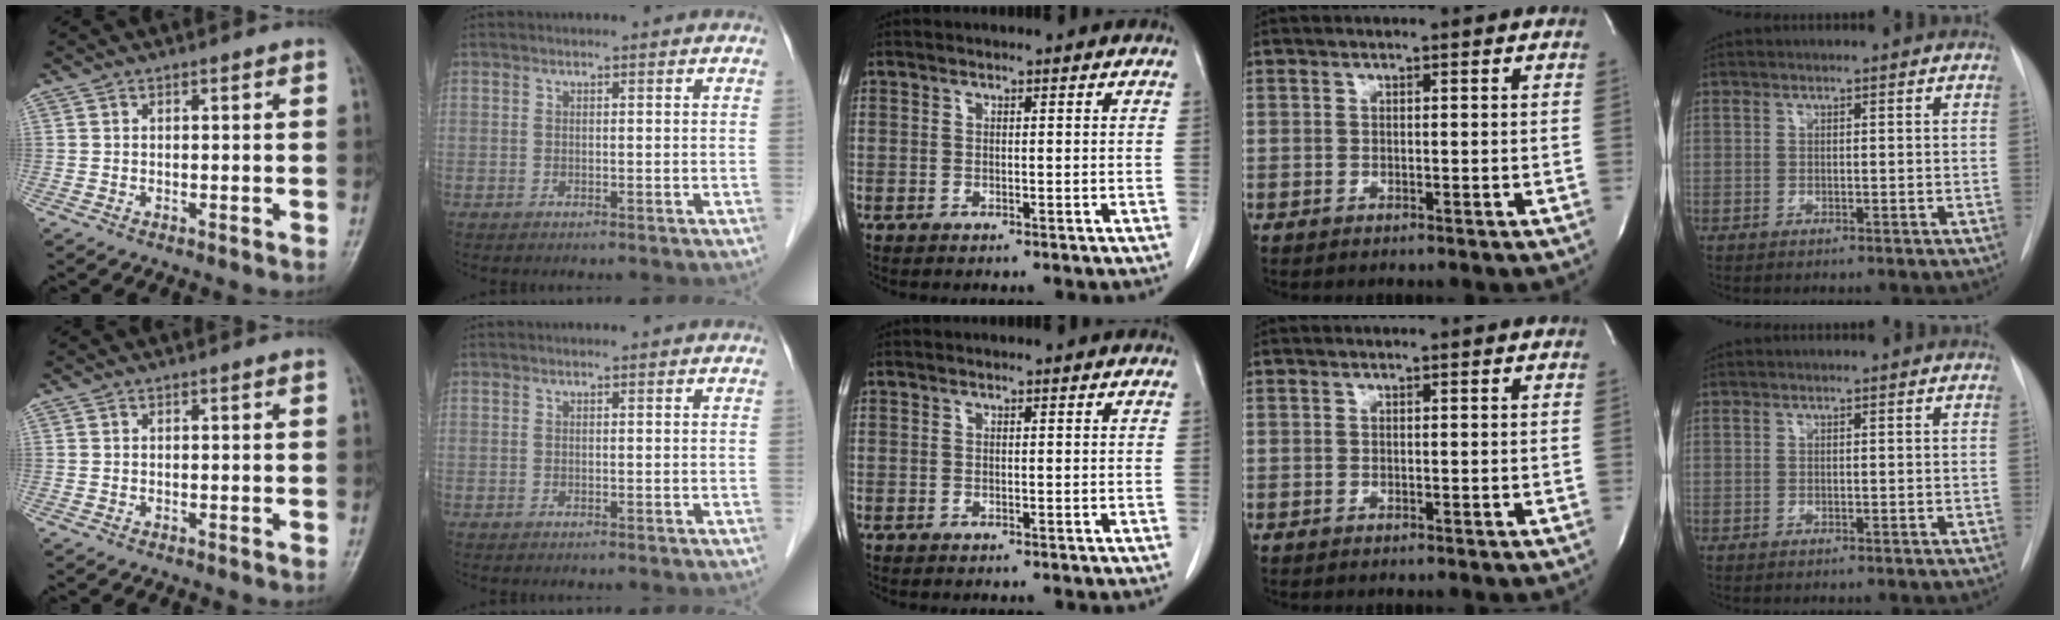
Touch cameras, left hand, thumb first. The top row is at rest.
{}